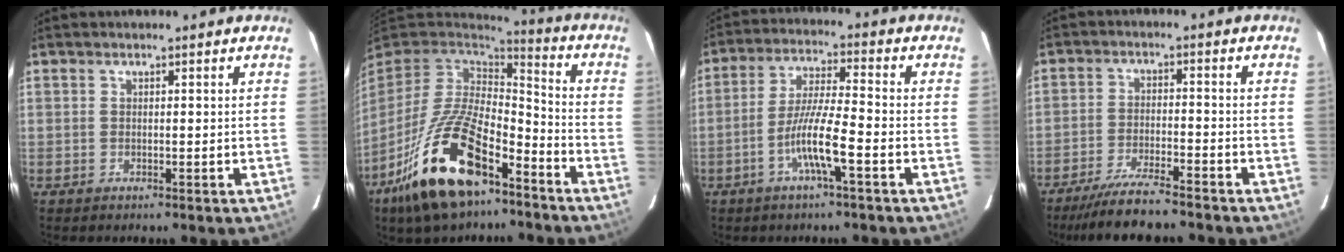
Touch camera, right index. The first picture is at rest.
{"total": 19.9, "force": [-11.8, 6.9, 14.4], "torque": [-0.296, -0.020, -0.218]}
{"total": 8.6, "force": [-3.4, 0.2, 7.9], "torque": [-0.153, 0.002, -0.068]}
{"total": 9.1, "force": [-8.0, 0.2, 4.3], "torque": [-0.069, -0.025, -0.135]}